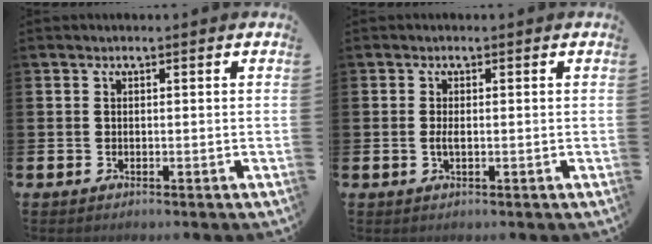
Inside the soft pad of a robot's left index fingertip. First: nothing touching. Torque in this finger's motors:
{"motor_torque": [0.38, -0.14, 0.02, 0.07]}